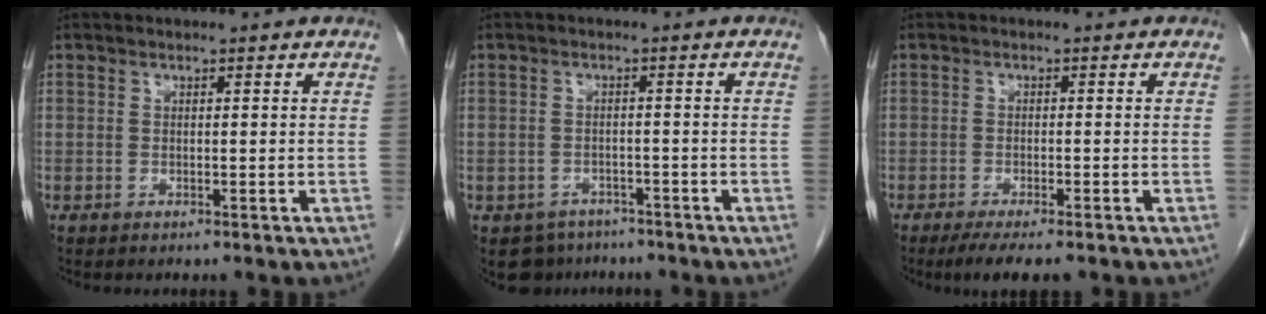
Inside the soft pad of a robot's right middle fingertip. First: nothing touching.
{"total": 4.7, "force": [-3.6, 3.1, 0.0], "torque": [0.008, 0.008, -0.050]}
{"total": 6.1, "force": [-4.7, 1.2, 3.7], "torque": [-0.054, -0.013, -0.071]}